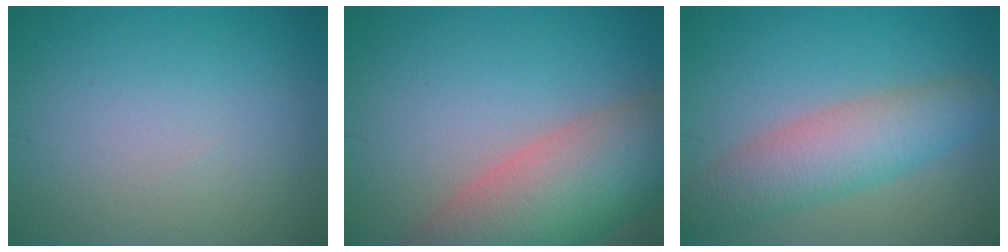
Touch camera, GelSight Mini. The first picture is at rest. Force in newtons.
{"total": 10.3, "press": 10.3, "slide": 1.0}
{"total": 5.7, "press": 5.7, "slide": 0.3}